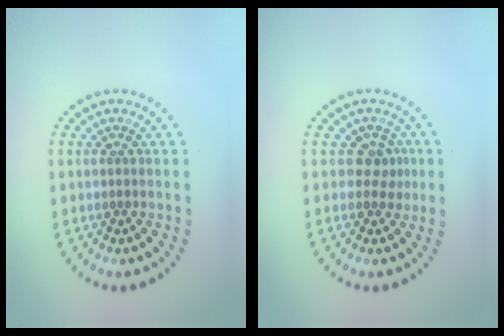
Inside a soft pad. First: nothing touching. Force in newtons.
{"total": 1.9, "press": 1.6, "slide": 1.1}